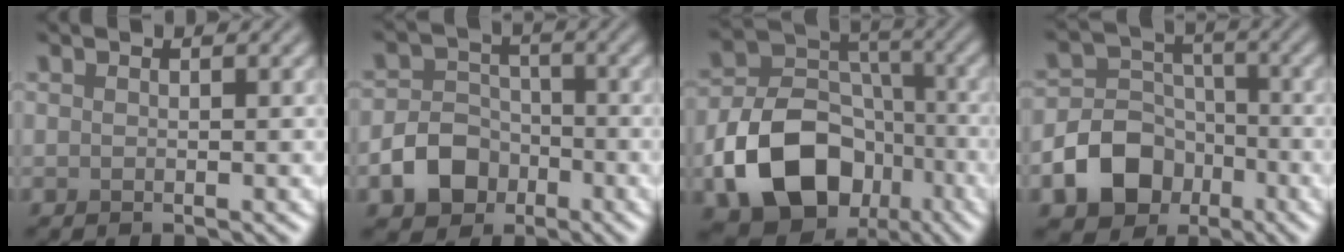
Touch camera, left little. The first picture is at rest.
{"total": 4.9, "force": [-2.2, 3.8, 2.2], "torque": [-0.027, 0.001, -0.050]}
{"total": 11.6, "force": [-5.0, 8.1, 6.6], "torque": [-0.114, -0.006, -0.093]}
{"total": 9.3, "force": [-4.5, 7.4, 3.5], "torque": [-0.045, -0.019, -0.103]}